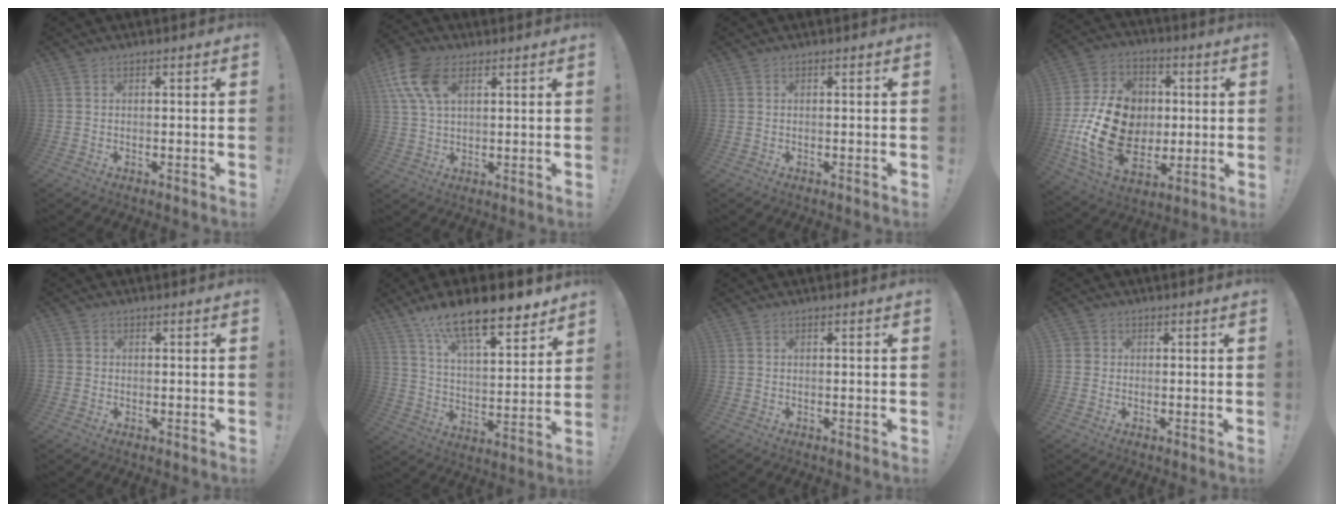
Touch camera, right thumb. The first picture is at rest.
{"total": 12.4, "force": [5.1, 7.5, 8.4], "torque": [-0.166, -0.009, 0.098]}
{"total": 0.0}
{"total": 22.2, "force": [-1.7, 16.9, 14.3], "torque": [-0.265, 0.011, -0.007]}
{"total": 1.5, "force": [0.0, 1.4, 0.5], "torque": [-0.006, 0.005, 0.002]}
{"total": 16.4, "force": [12.7, 4.6, 9.3], "torque": [-0.162, -0.092, 0.222]}
{"total": 0.0}
{"total": 2.0, "force": [0.3, 1.9, 0.6], "torque": [-0.005, 0.001, 0.006]}